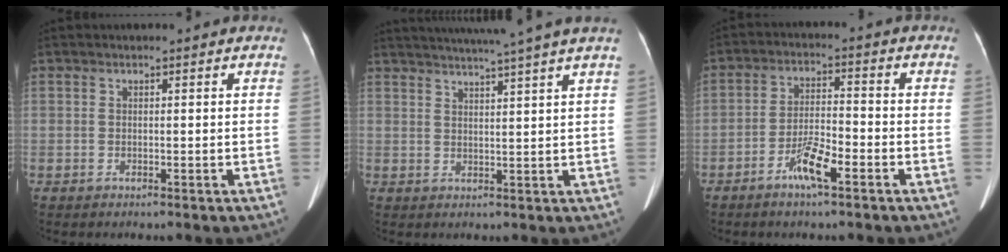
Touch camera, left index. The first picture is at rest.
{"total": 12.0, "force": [10.3, -2.2, 5.9], "torque": [-0.097, -0.007, 0.131]}
{"total": 5.9, "force": [-3.7, 0.7, 4.5], "torque": [-0.091, -0.004, -0.067]}